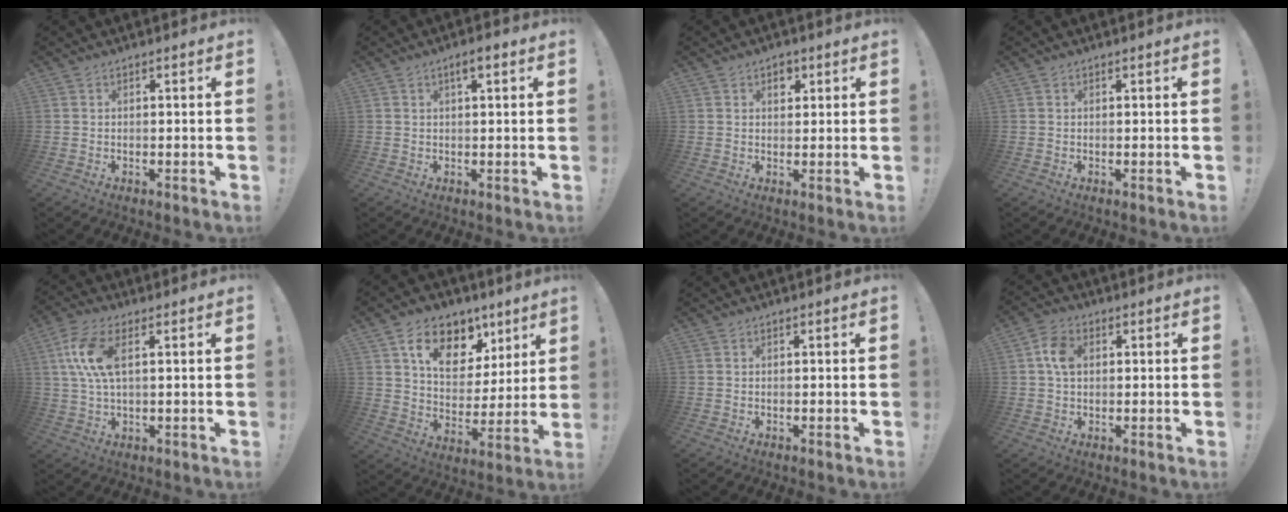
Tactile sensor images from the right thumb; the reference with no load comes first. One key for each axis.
{"total": 3.1, "fx": 1.4, "fy": 0.7, "fz": 2.6, "tx": -0.031, "ty": -0.005, "tz": 0.019}
{"total": 3.6, "fx": 1.8, "fy": 2.8, "fz": 1.3, "tx": -0.007, "ty": -0.004, "tz": 0.027}
{"total": 0.0}
{"total": 10.8, "fx": 2.7, "fy": 4.7, "fz": 9.4, "tx": -0.193, "ty": -0.006, "tz": 0.047}
{"total": 15.4, "fx": 8.6, "fy": 9.9, "fz": 7.9, "tx": -0.118, "ty": -0.038, "tz": 0.158}
{"total": 0.0}
{"total": 6.7, "fx": 1.1, "fy": 4.7, "fz": 4.7, "tx": -0.073, "ty": 0.005, "tz": 0.019}